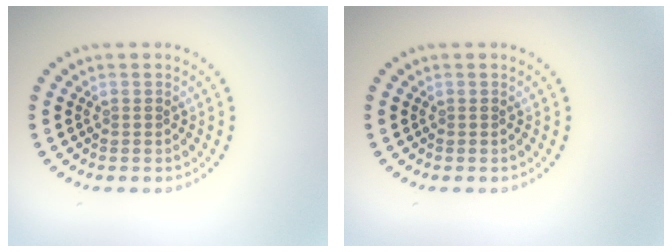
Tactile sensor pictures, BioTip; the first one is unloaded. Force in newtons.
{"total": 0.0}